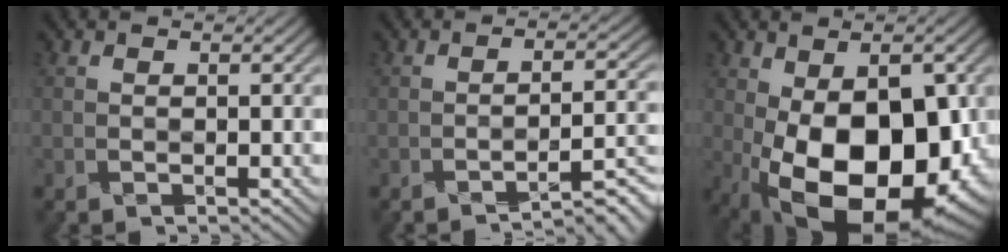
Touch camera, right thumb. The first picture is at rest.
{"total": 4.5, "force": [-3.0, 0.5, 3.3], "torque": [-0.041, 0.011, -0.058]}
{"total": 18.8, "force": [-3.9, 10.2, 15.3], "torque": [-0.215, -0.043, -0.039]}